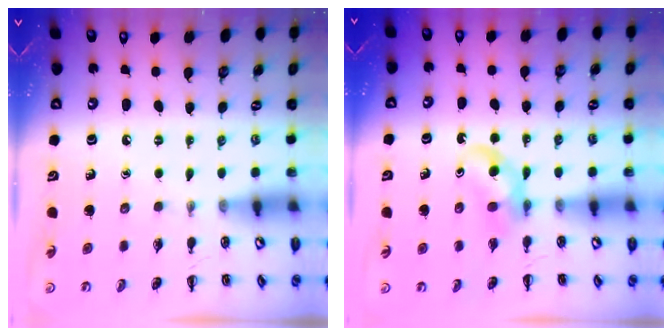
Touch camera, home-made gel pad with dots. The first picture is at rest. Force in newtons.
{"total": 4.2, "press": 4.0, "slide": 1.2}